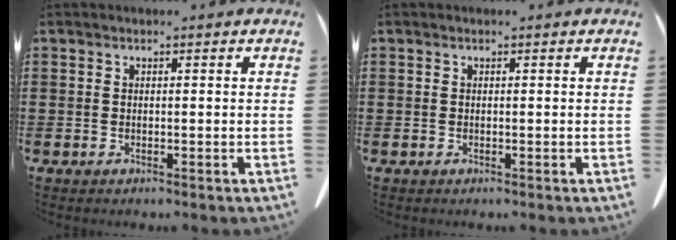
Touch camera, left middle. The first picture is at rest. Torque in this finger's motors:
{"motor_torque": [0.00, 0.00, -0.02, 0.01]}